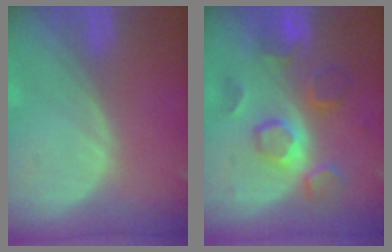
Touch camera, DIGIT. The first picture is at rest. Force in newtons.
{"total": 8.2, "press": 7.7, "slide": 2.9}